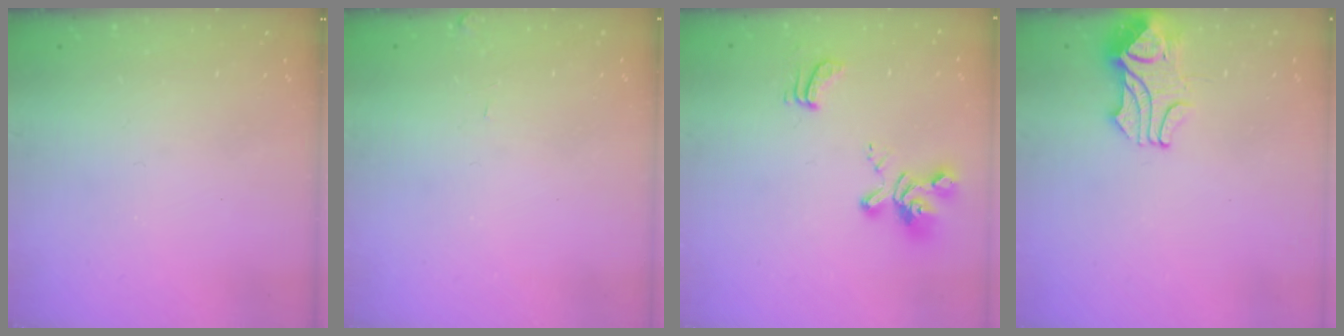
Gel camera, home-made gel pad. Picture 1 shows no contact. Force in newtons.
{"total": 5.0, "press": 5.0, "slide": 0.3}
{"total": 6.4, "press": 6.3, "slide": 1.2}
{"total": 2.2, "press": 2.1, "slide": 0.8}